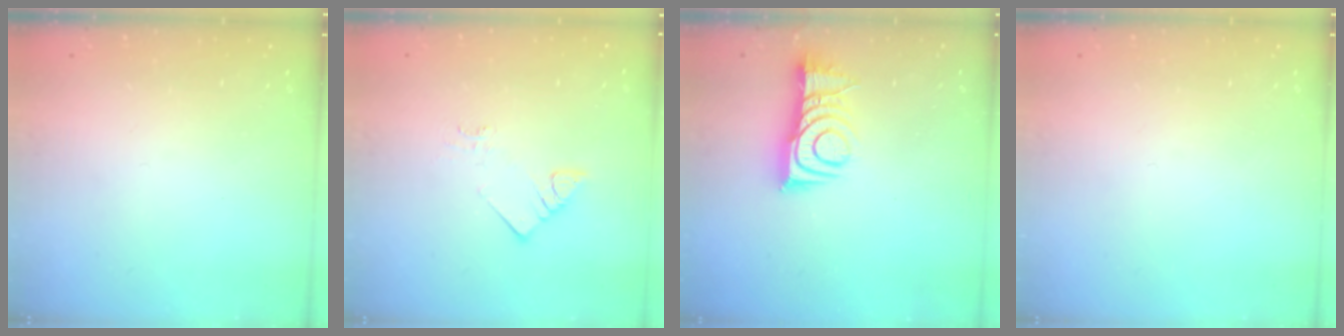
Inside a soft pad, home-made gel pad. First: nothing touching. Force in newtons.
{"total": 3.7, "press": 3.7, "slide": 0.3}
{"total": 11.7, "press": 11.7, "slide": 1.0}
{"total": 0.0}